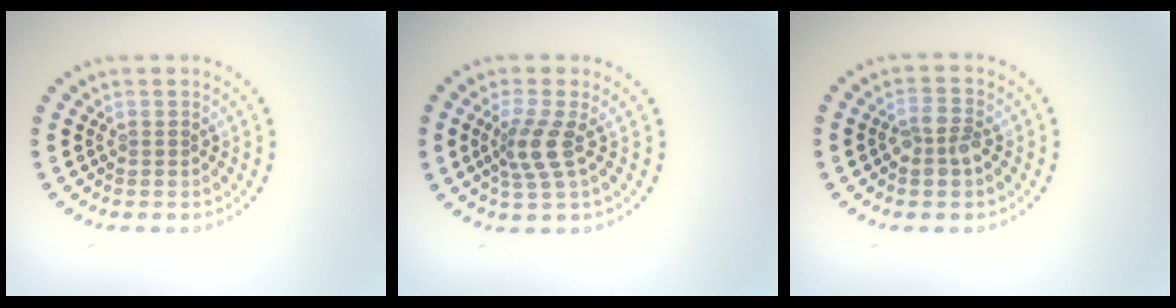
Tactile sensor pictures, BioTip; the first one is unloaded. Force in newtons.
{"total": 2.8, "press": 2.2, "slide": 1.8}
{"total": 2.4, "press": 2.4, "slide": 0.5}